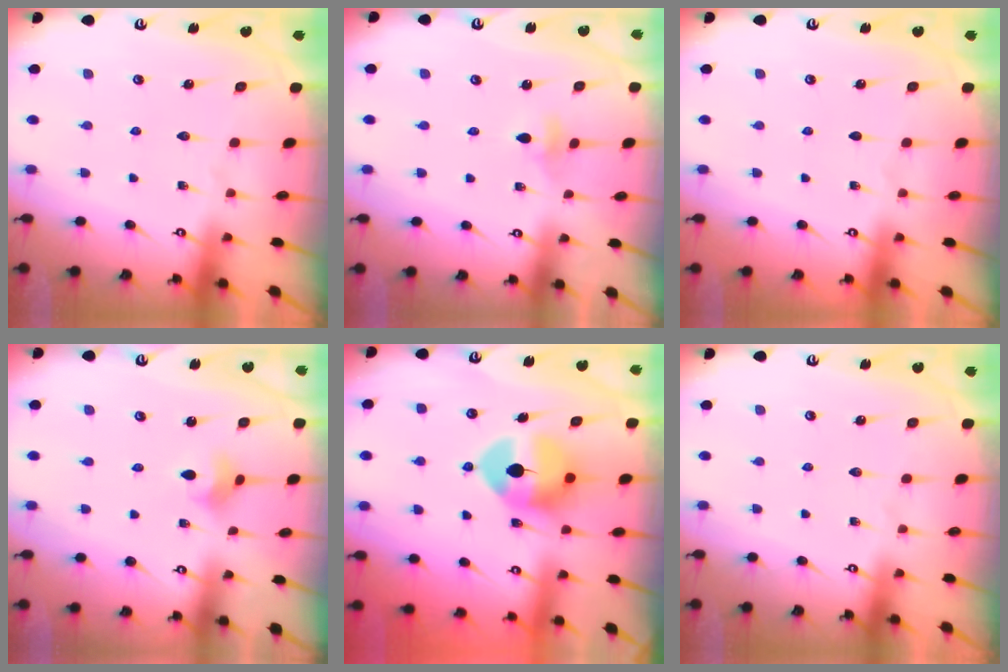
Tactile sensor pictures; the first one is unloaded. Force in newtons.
{"total": 4.0, "press": 3.8, "slide": 1.2}
{"total": 0.0}
{"total": 3.2, "press": 3.1, "slide": 0.8}
{"total": 9.6, "press": 9.5, "slide": 1.4}
{"total": 0.0}